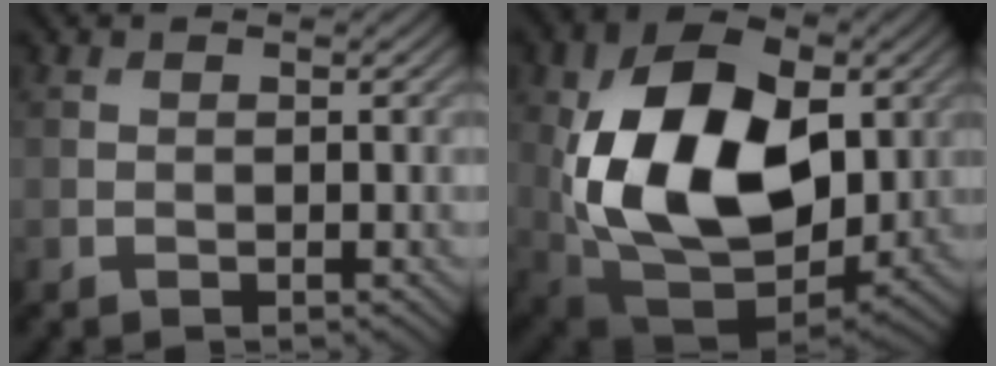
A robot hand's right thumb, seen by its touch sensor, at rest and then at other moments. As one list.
[{"total": 18.2, "force": [1.0, 11.7, 13.8], "torque": [-0.278, -0.013, 0.021]}]